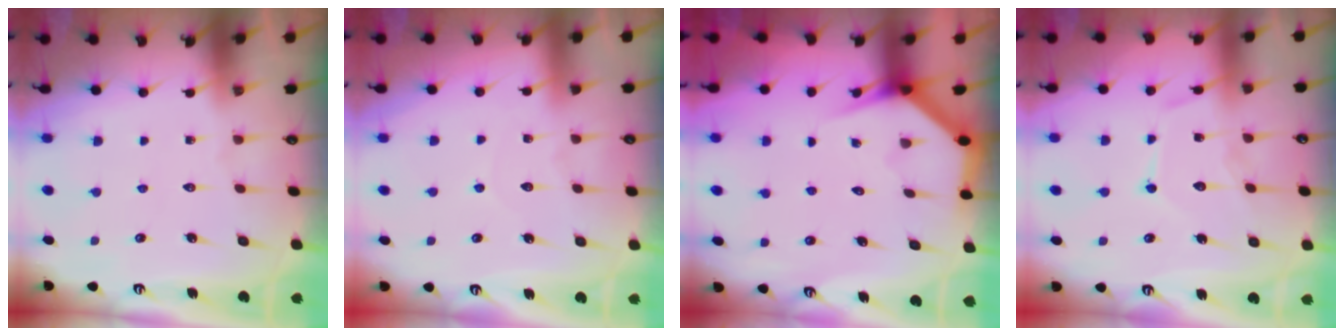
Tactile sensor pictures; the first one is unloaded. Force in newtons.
{"total": 3.8, "press": 3.8, "slide": 0.3}
{"total": 3.6, "press": 3.5, "slide": 0.3}
{"total": 11.1, "press": 11.1, "slide": 0.9}